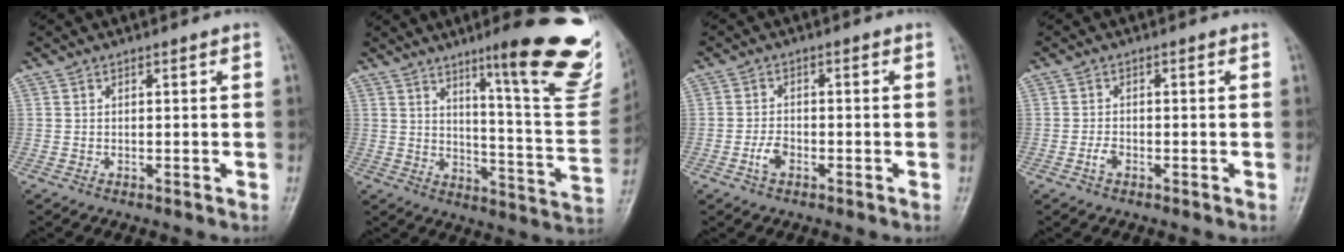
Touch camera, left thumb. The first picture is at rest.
{"total": 22.5, "force": [13.4, 3.5, 17.8], "torque": [-0.195, -0.073, 0.186]}
{"total": 3.0, "force": [-1.4, 1.8, 2.0], "torque": [-0.038, 0.010, -0.029]}
{"total": 1.8, "force": [-0.9, 1.0, 1.1], "torque": [-0.021, 0.005, -0.020]}